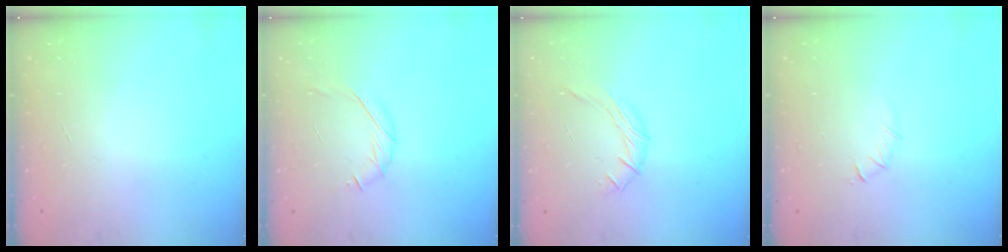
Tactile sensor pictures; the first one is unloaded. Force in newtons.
{"total": 4.1, "press": 4.0, "slide": 1.1}
{"total": 5.6, "press": 5.6, "slide": 0.5}
{"total": 3.5, "press": 3.3, "slide": 1.2}